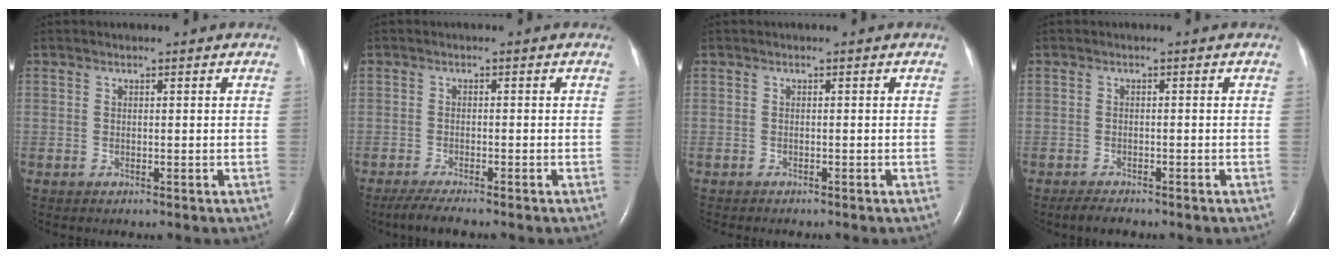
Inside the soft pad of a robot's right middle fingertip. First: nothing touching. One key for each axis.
{"total": 4.1, "fx": -3.4, "fy": 0.0, "fz": 2.2, "tx": -0.047, "ty": -0.013, "tz": -0.060}
{"total": 2.0, "fx": -1.8, "fy": 0.3, "fz": 0.9, "tx": -0.017, "ty": -0.003, "tz": -0.018}
{"total": 2.2, "fx": -1.9, "fy": 0.4, "fz": 1.0, "tx": -0.027, "ty": -0.007, "tz": -0.029}